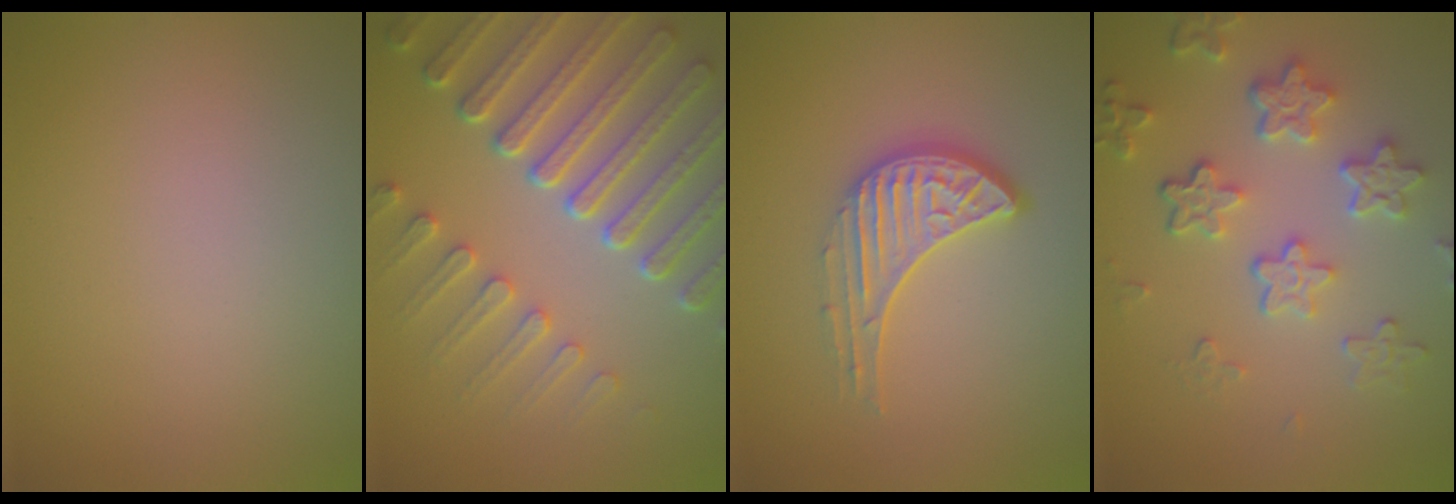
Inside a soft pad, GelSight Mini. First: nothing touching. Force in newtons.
{"total": 8.1, "press": 6.1, "slide": 5.3}
{"total": 3.3, "press": 2.9, "slide": 1.6}
{"total": 5.0, "press": 4.2, "slide": 2.7}